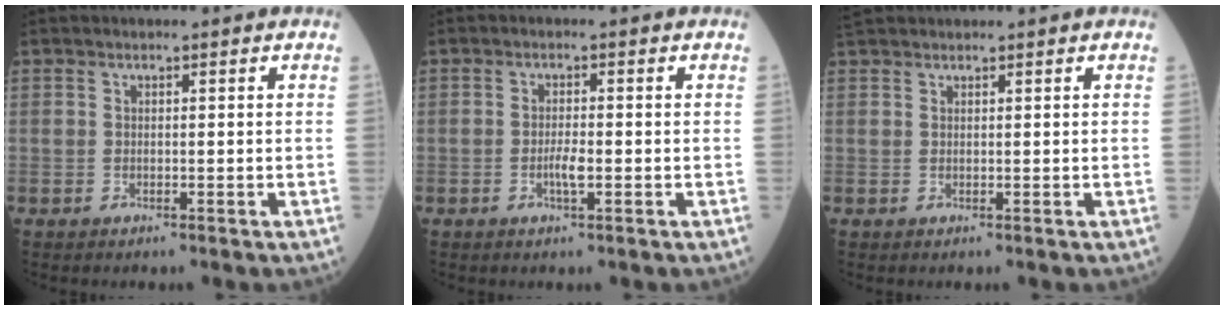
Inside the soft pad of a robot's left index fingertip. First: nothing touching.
{"total": 2.2, "force": [-0.7, 0.3, 2.0], "torque": [-0.041, -0.001, -0.011]}
{"total": 3.2, "force": [3.0, 0.5, 0.9], "torque": [-0.018, 0.037, 0.055]}